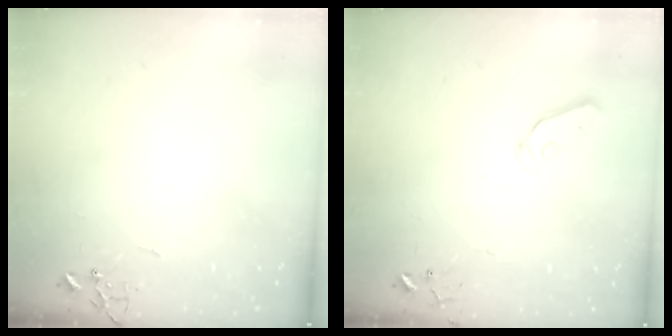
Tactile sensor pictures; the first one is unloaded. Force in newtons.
{"total": 4.9, "press": 4.8, "slide": 0.8}